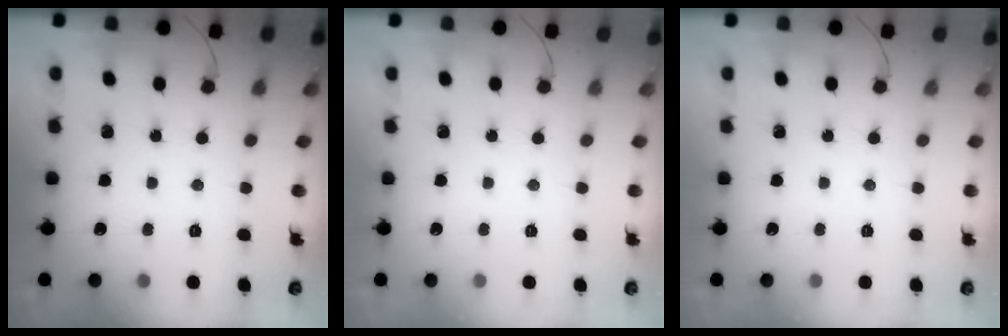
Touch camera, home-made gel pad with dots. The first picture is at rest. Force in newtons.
{"total": 0.0}
{"total": 0.0}